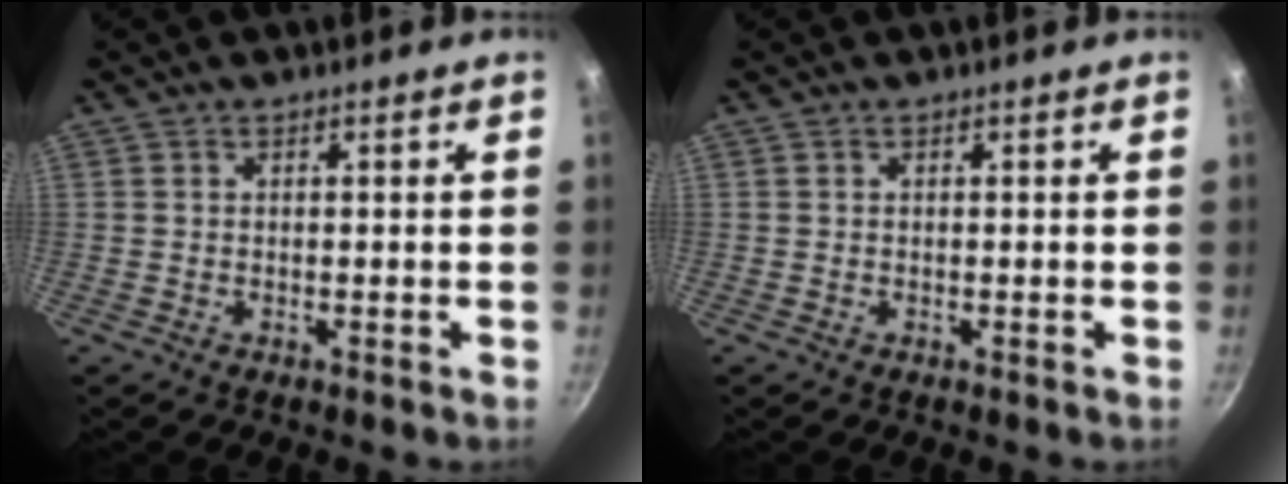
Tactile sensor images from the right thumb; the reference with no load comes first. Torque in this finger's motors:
{"motor_torque": [0.00, 0.00, 0.16, 0.16, 0.01]}